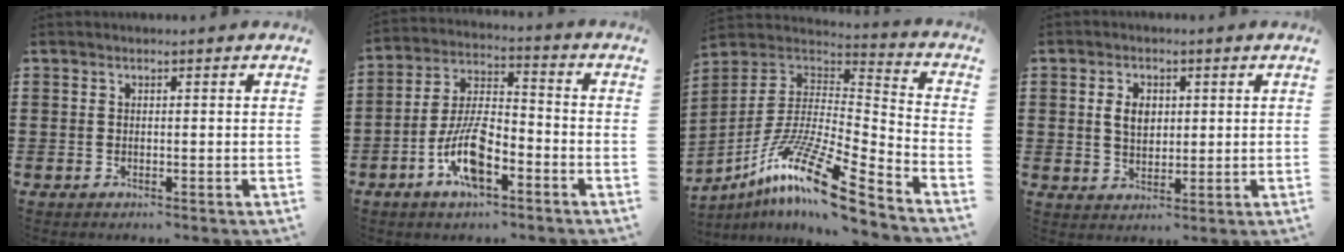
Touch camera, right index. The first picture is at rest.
{"total": 9.9, "force": [-4.6, 3.7, 7.9], "torque": [-0.176, -0.001, -0.085]}
{"total": 14.6, "force": [-9.8, 1.9, 10.7], "torque": [-0.203, 0.010, -0.186]}
{"total": 4.0, "force": [0.8, 2.7, 2.9], "torque": [-0.055, 0.008, 0.011]}